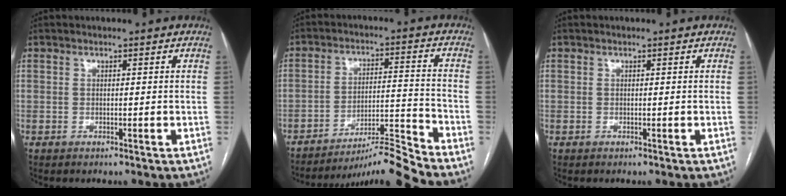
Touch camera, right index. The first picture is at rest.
{"total": 9.2, "force": [-8.4, -3.5, 1.1], "torque": [-0.012, 0.022, -0.146]}
{"total": 0.0}